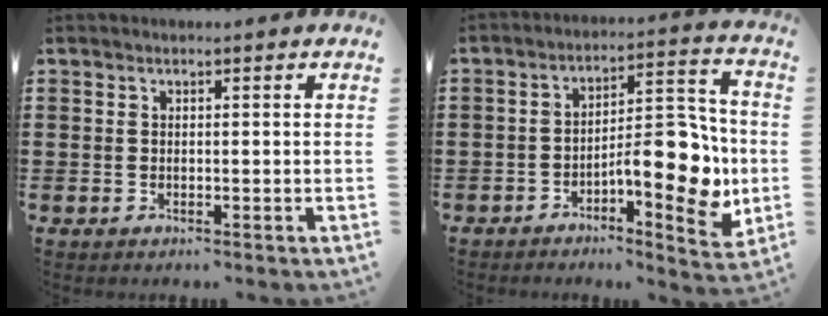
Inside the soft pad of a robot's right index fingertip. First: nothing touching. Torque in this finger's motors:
{"motor_torque": [1.41, -0.73, 0.37, 0.17]}